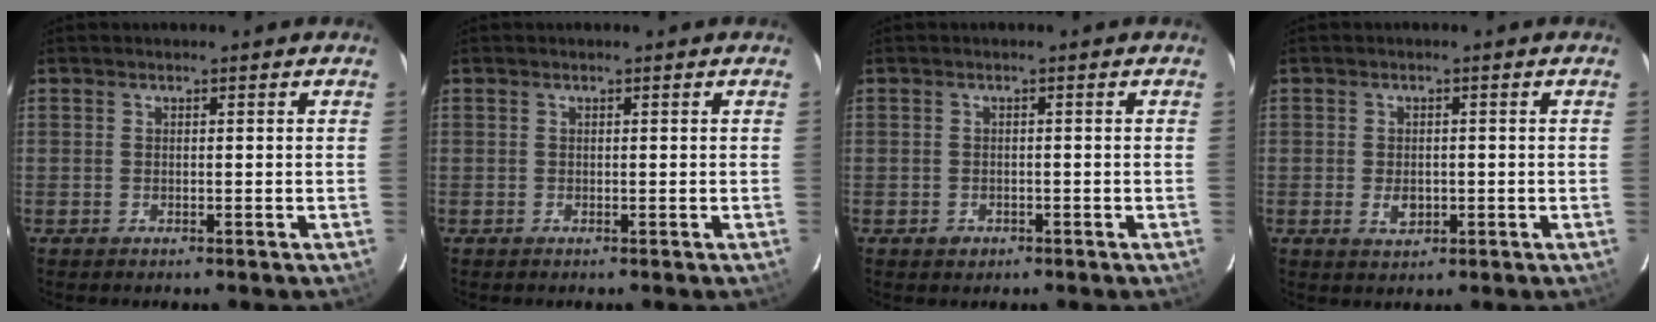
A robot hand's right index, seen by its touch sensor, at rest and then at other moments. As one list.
[{"total": 0.0}, {"total": 1.8, "force": [-0.9, 1.4, 0.5], "torque": [-0.008, -0.001, -0.010]}, {"total": 3.1, "force": [-0.7, 2.1, 2.1], "torque": [-0.037, -0.004, -0.009]}]